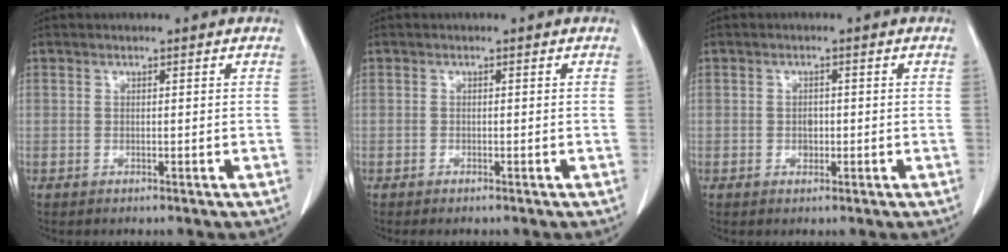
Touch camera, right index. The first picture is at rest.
{"total": 0.6, "force": [-0.5, 0.0, 0.2], "torque": [-0.010, -0.002, -0.009]}
{"total": 1.5, "force": [-0.2, 1.1, 1.0], "torque": [-0.014, 0.003, -0.002]}